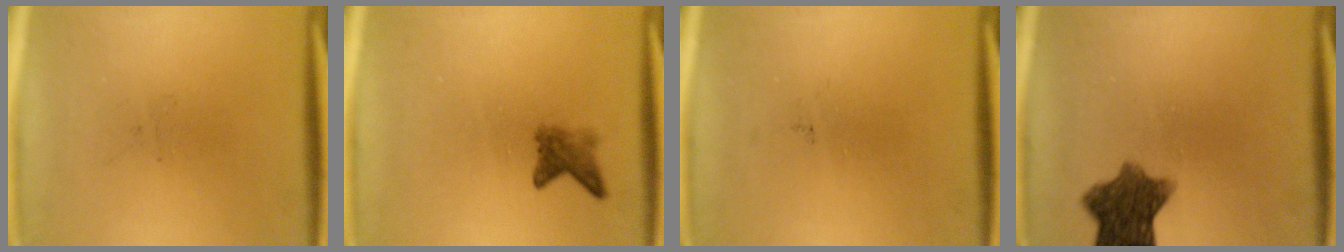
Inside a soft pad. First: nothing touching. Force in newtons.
{"total": 2.3}
{"total": 0.0}
{"total": 8.8}